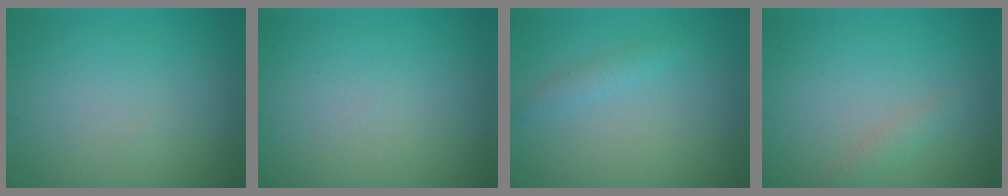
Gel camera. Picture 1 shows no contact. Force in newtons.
{"total": 0.0}
{"total": 1.3, "press": 1.3, "slide": 0.1}
{"total": 1.1, "press": 1.1, "slide": 0.0}